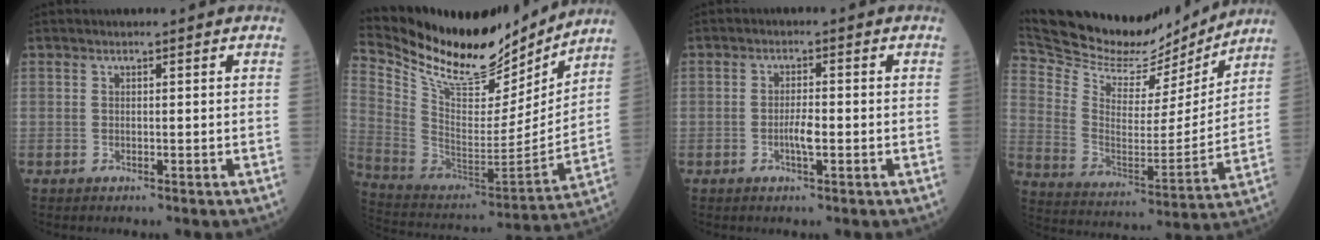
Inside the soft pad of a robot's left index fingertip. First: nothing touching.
{"total": 22.5, "force": [20.0, 5.2, 8.8], "torque": [-0.171, -0.037, 0.334]}
{"total": 2.5, "force": [-0.9, 0.4, 2.3], "torque": [-0.043, -0.002, -0.018]}
{"total": 18.7, "force": [17.8, 4.3, 3.8], "torque": [-0.084, -0.034, 0.286]}